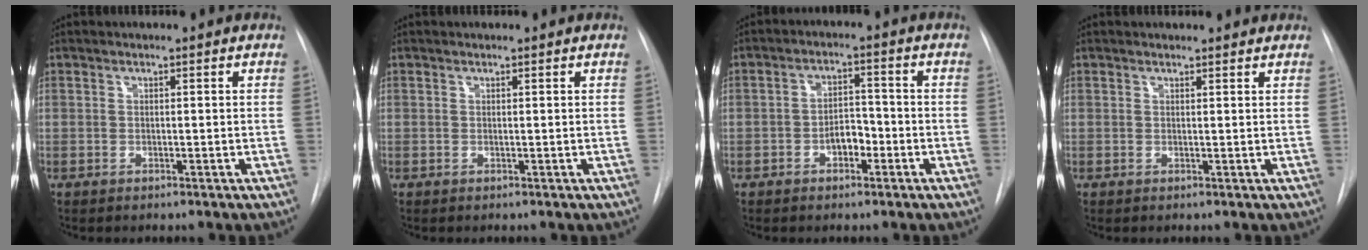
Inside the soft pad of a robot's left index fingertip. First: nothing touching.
{"total": 0.0}
{"total": 4.0, "force": [-2.3, 2.1, 2.6], "torque": [-0.041, 0.006, -0.037]}
{"total": 2.7, "force": [2.6, 0.6, 0.4], "torque": [-0.009, 0.006, 0.025]}